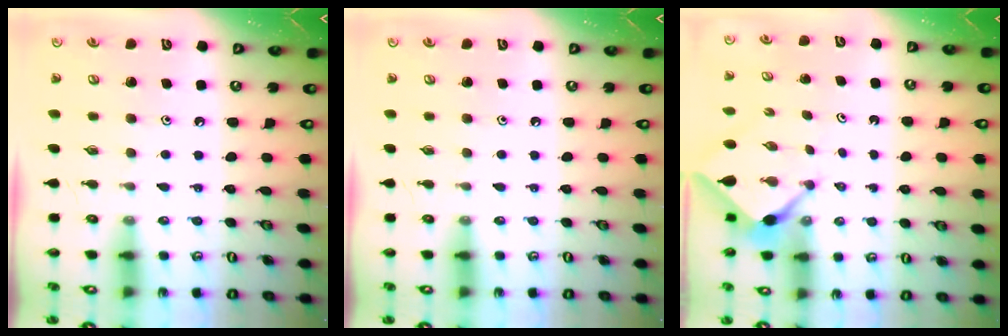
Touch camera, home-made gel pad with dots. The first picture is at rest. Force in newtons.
{"total": 0.0}
{"total": 2.4, "press": 2.4, "slide": 0.4}